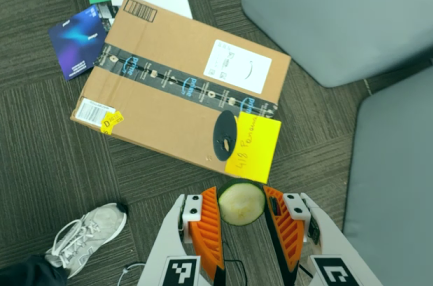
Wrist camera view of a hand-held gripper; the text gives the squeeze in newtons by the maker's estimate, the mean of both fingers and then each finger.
{"total": 9.6, "left": 9.8, "right": 9.5}